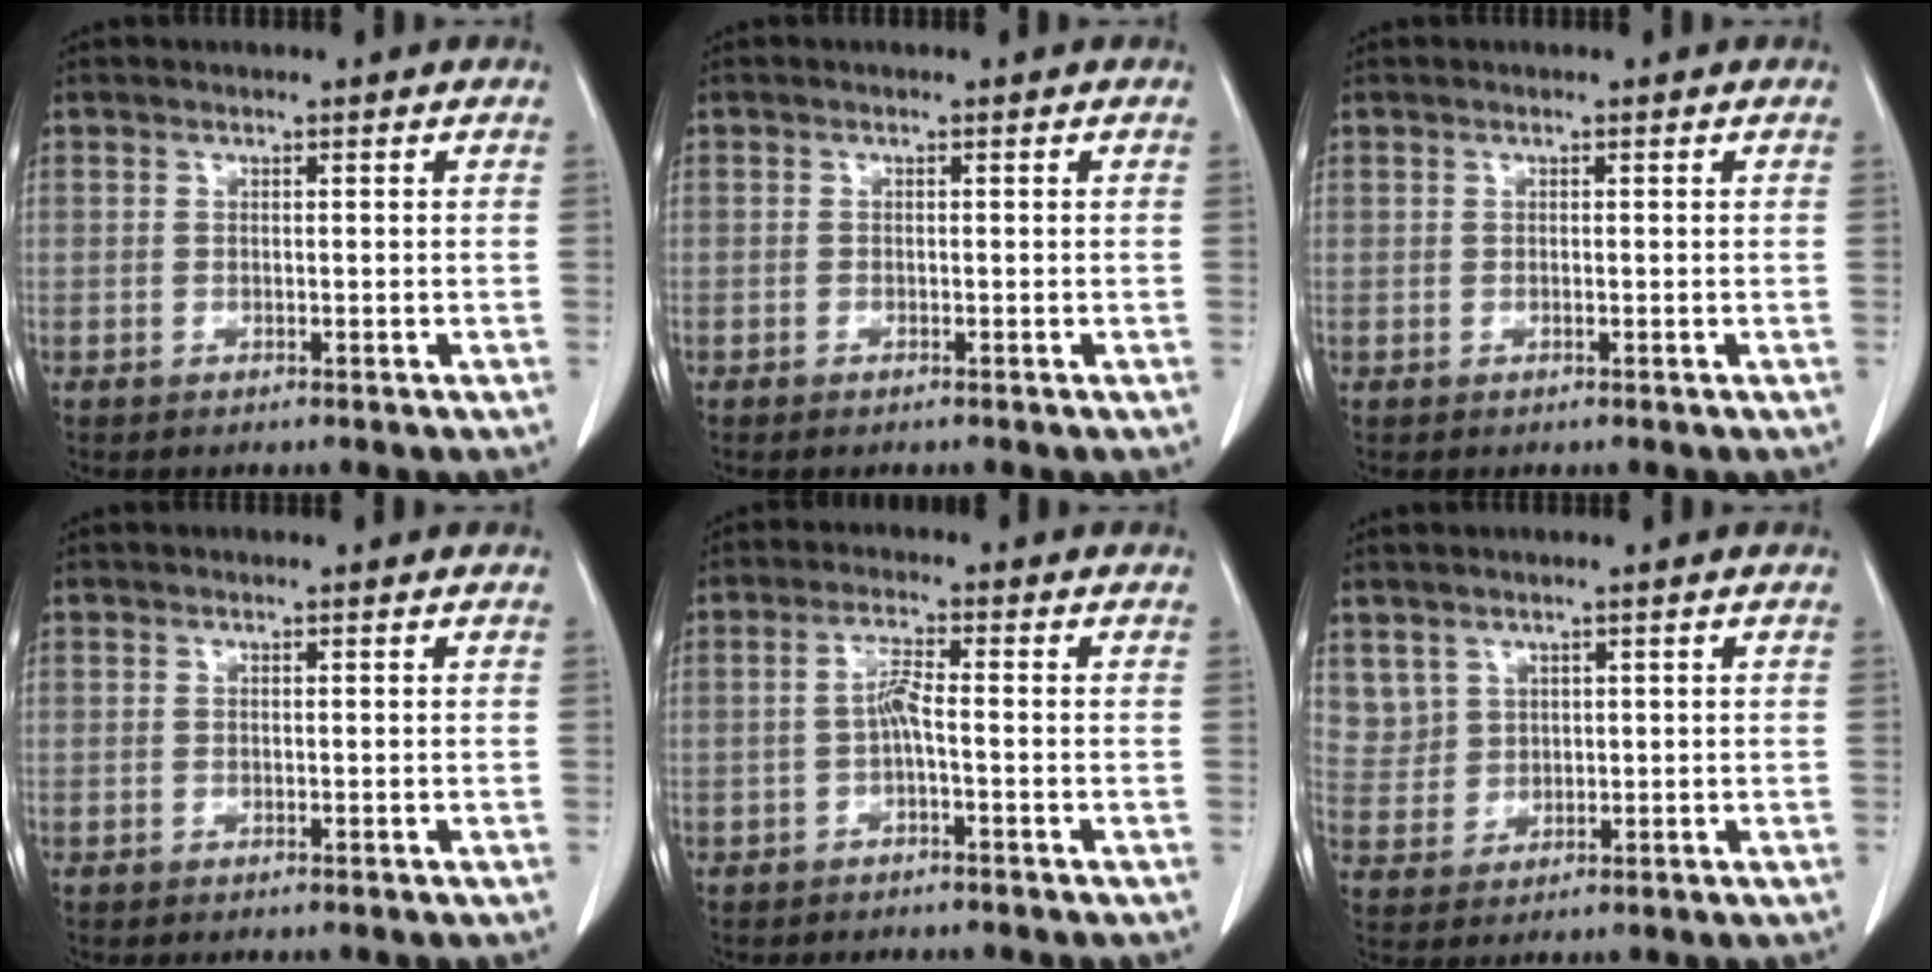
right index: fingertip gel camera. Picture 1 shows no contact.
{"total": 0.5, "force": [-0.5, 0.1, 0.3], "torque": [-0.008, -0.002, -0.007]}
{"total": 0.0}
{"total": 0.0}
{"total": 2.9, "force": [-0.7, 0.2, 2.8], "torque": [-0.055, 0.007, -0.015]}
{"total": 4.5, "force": [2.6, 3.7, 0.1], "torque": [0.002, 0.003, 0.060]}